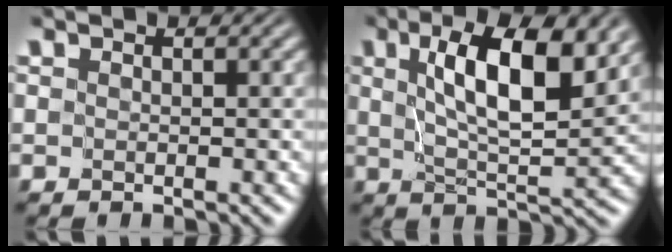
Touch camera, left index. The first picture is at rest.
{"total": 9.2, "force": [2.8, 3.2, 8.1], "torque": [-0.132, -0.001, 0.049]}